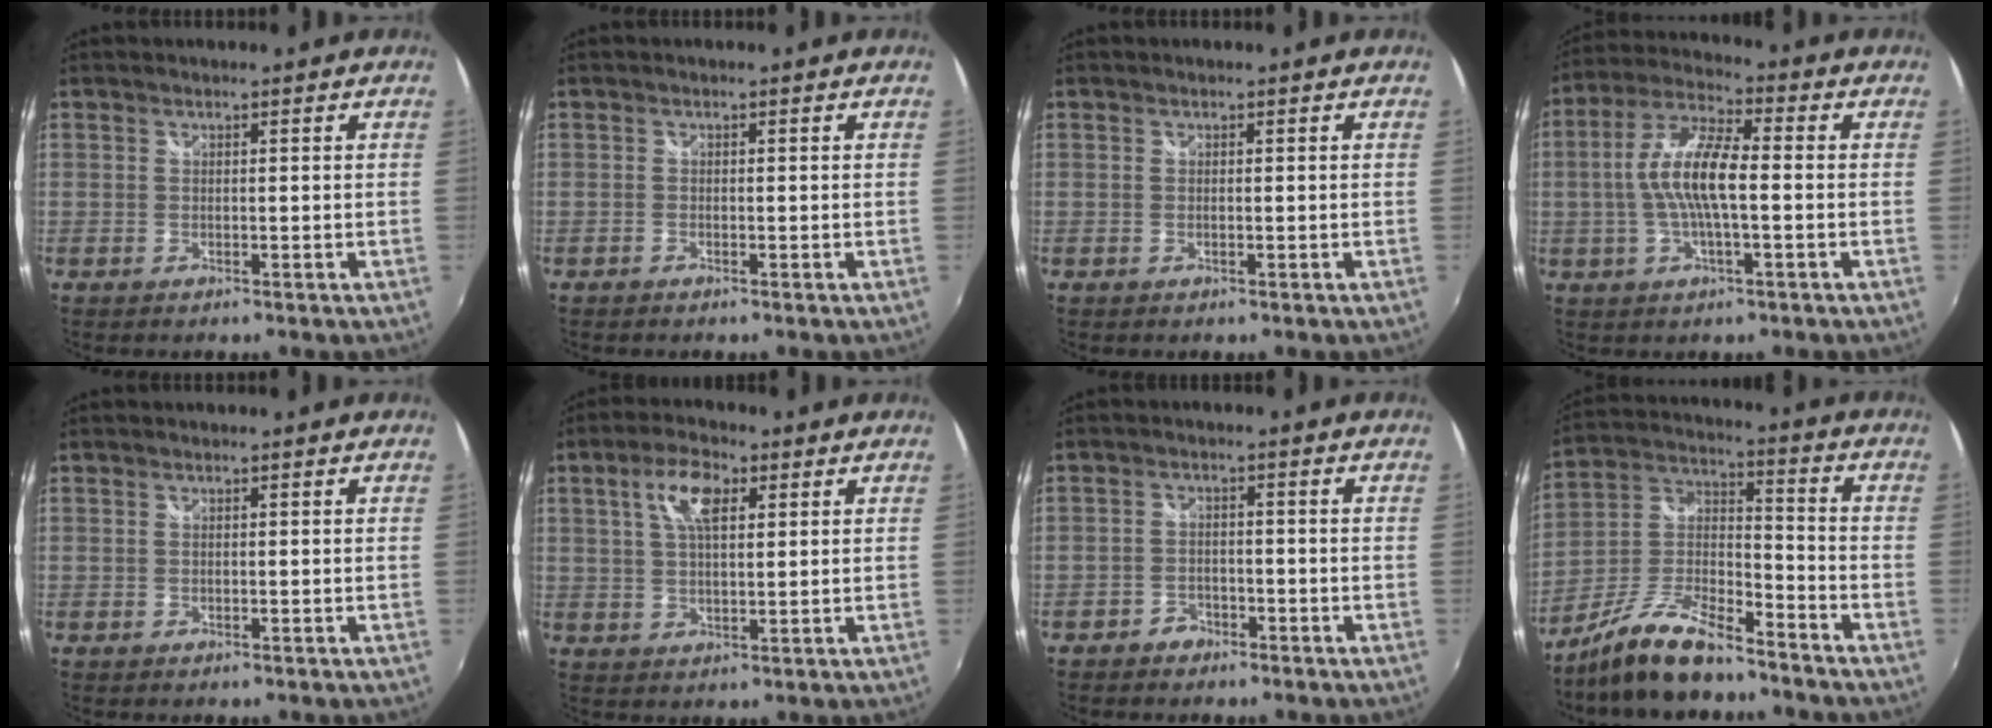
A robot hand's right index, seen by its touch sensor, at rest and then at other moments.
{"total": 0.5, "force": [-0.5, 0.2, 0.1], "torque": [-0.003, -0.002, -0.012]}
{"total": 0.0}
{"total": 10.6, "force": [-0.9, 2.6, 10.3], "torque": [-0.210, 0.010, -0.019]}
{"total": 0.0}
{"total": 7.3, "force": [2.9, 3.3, 5.9], "torque": [-0.108, 0.016, 0.050]}
{"total": 3.2, "force": [-2.4, 2.1, 0.4], "torque": [-0.019, 0.011, -0.042]}
{"total": 14.1, "force": [-10.7, 4.0, 8.3], "torque": [-0.184, 0.000, -0.201]}